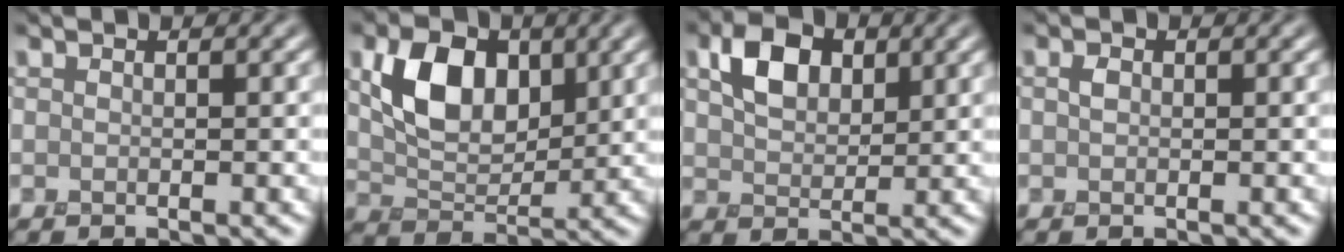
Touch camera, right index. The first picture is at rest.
{"total": 6.1, "force": [1.8, 3.8, 4.3], "torque": [-0.084, -0.004, 0.034]}
{"total": 4.1, "force": [1.6, 2.7, 2.6], "torque": [-0.057, 0.005, 0.027]}
{"total": 0.6, "force": [0.0, 0.4, 0.4], "torque": [-0.011, 0.001, -0.003]}